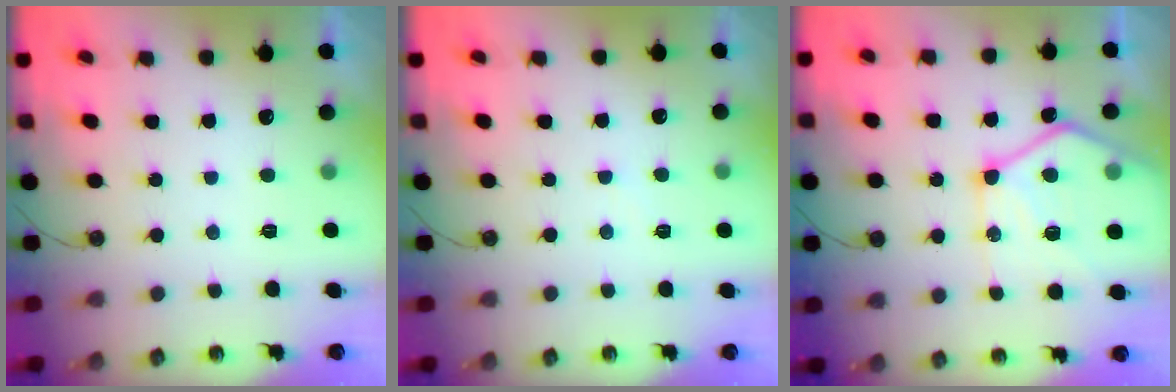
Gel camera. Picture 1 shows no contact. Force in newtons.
{"total": 2.2, "press": 2.2, "slide": 0.4}
{"total": 17.4, "press": 17.3, "slide": 1.8}